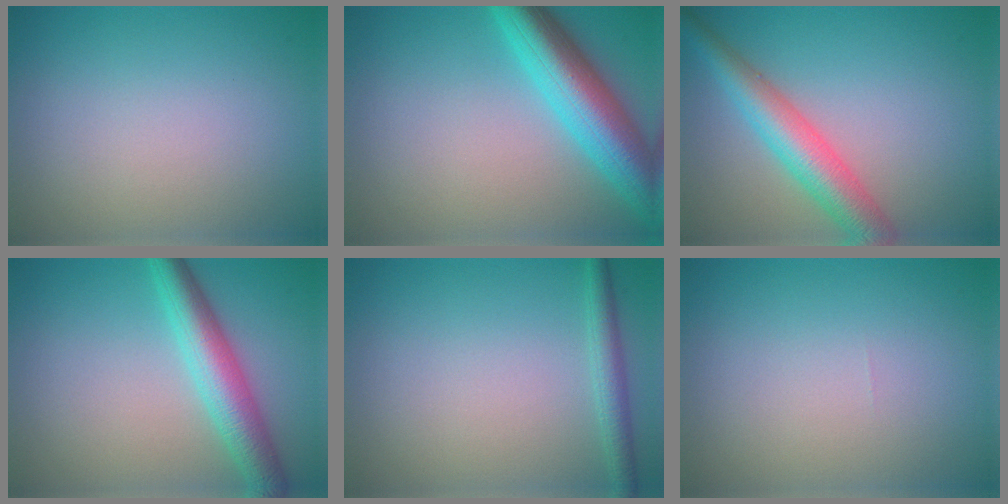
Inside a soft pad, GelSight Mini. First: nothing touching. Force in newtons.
{"total": 7.7, "press": 7.7, "slide": 0.3}
{"total": 5.2, "press": 5.2, "slide": 0.1}
{"total": 5.1, "press": 5.1, "slide": 0.1}
{"total": 1.9, "press": 1.9, "slide": 0.1}
{"total": 0.0}